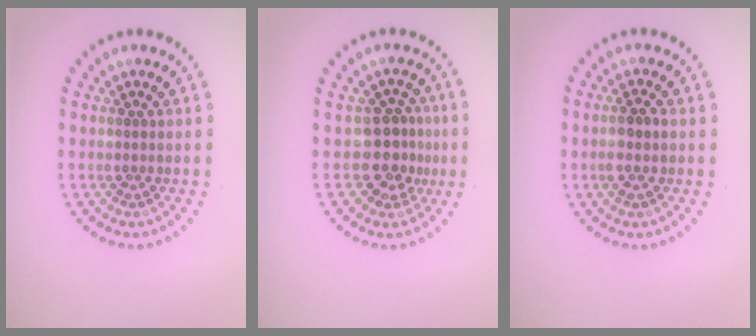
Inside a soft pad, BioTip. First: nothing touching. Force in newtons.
{"total": 3.2, "press": 2.8, "slide": 1.6}
{"total": 1.4, "press": 1.3, "slide": 0.5}